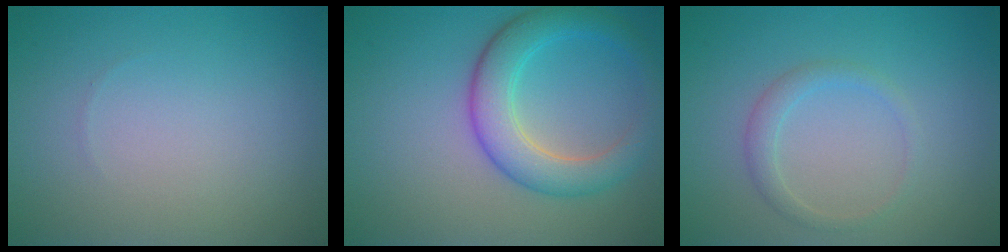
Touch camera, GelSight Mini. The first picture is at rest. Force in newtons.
{"total": 5.1, "press": 5.0, "slide": 0.3}
{"total": 1.6, "press": 1.6, "slide": 0.0}